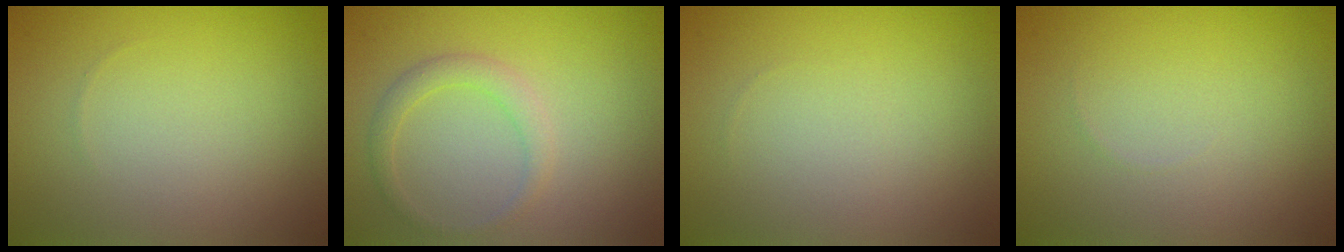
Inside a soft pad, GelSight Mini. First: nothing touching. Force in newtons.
{"total": 1.7, "press": 1.7, "slide": 0.2}
{"total": 0.0}
{"total": 0.0}